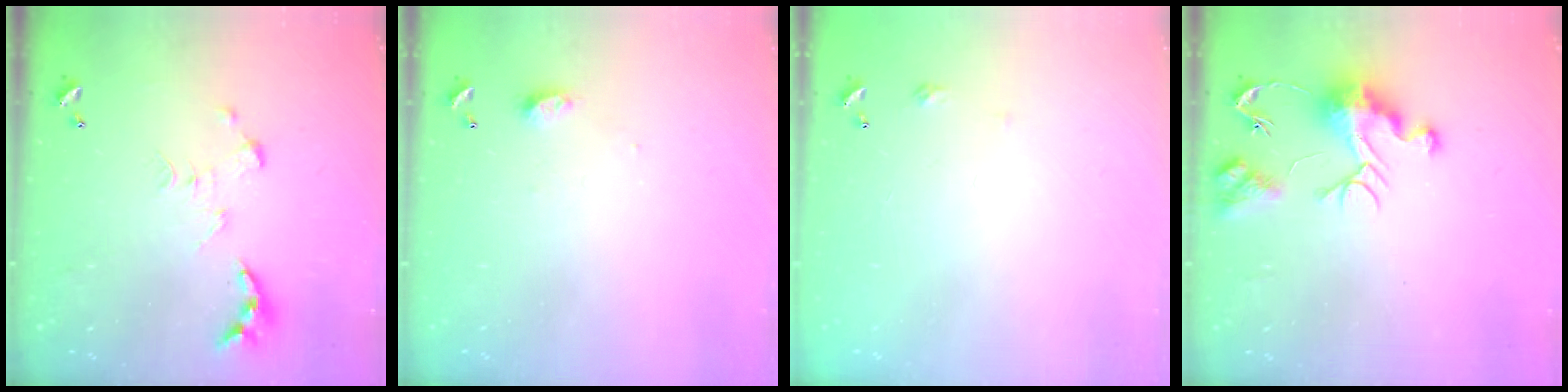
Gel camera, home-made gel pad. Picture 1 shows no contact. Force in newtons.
{"total": 4.0, "press": 4.0, "slide": 0.5}
{"total": 2.7, "press": 2.6, "slide": 0.4}
{"total": 9.4, "press": 9.4, "slide": 0.7}